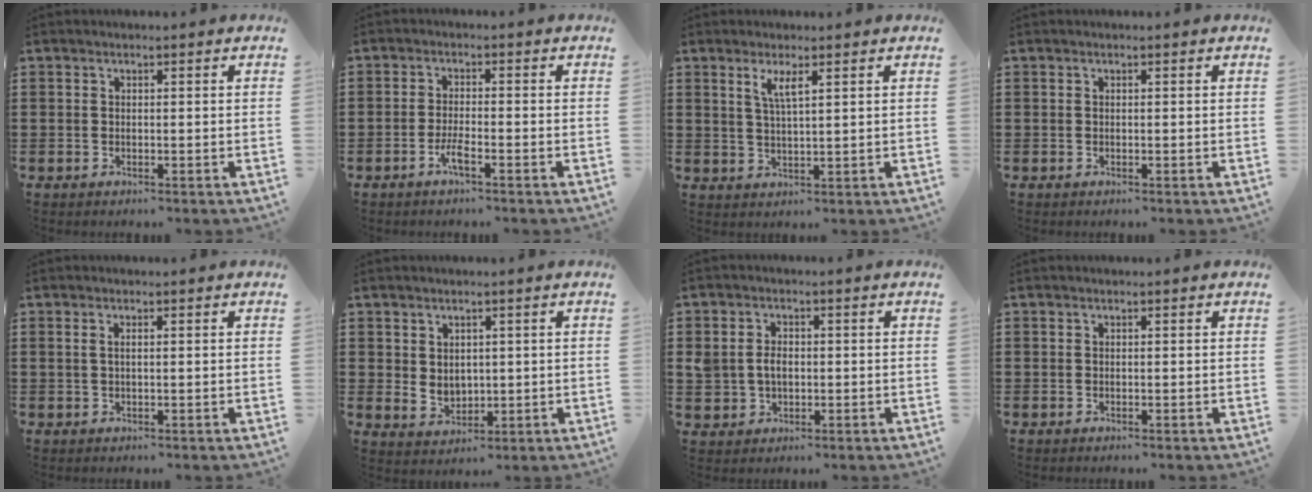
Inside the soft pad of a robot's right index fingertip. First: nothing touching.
{"total": 2.9, "force": [-1.6, 0.3, 2.4], "torque": [-0.055, -0.005, -0.032]}
{"total": 3.2, "force": [1.6, 0.6, 2.7], "torque": [-0.058, 0.001, 0.027]}
{"total": 0.0}
{"total": 1.0, "force": [0.2, 0.2, 0.9], "torque": [-0.018, 0.002, 0.003]}
{"total": 2.9, "force": [1.8, 2.2, 0.7], "torque": [-0.015, 0.001, 0.032]}
{"total": 3.4, "force": [0.1, 2.7, 2.1], "torque": [-0.054, 0.007, -0.003]}
{"total": 0.0}